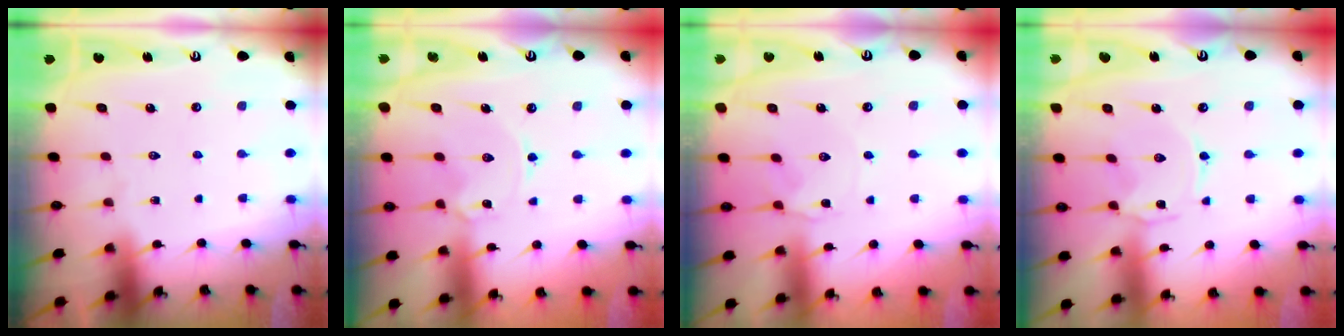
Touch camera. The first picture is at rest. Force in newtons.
{"total": 1.4, "press": 1.3, "slide": 0.1}
{"total": 1.8, "press": 1.8, "slide": 0.2}
{"total": 0.0}